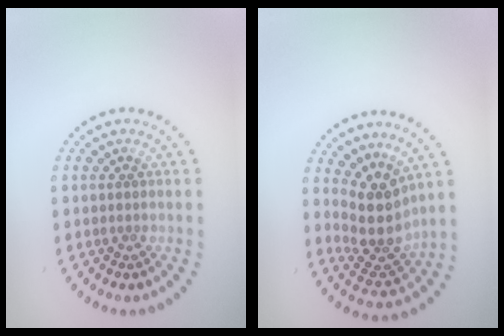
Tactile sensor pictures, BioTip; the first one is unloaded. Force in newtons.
{"total": 4.3, "press": 3.4, "slide": 2.7}